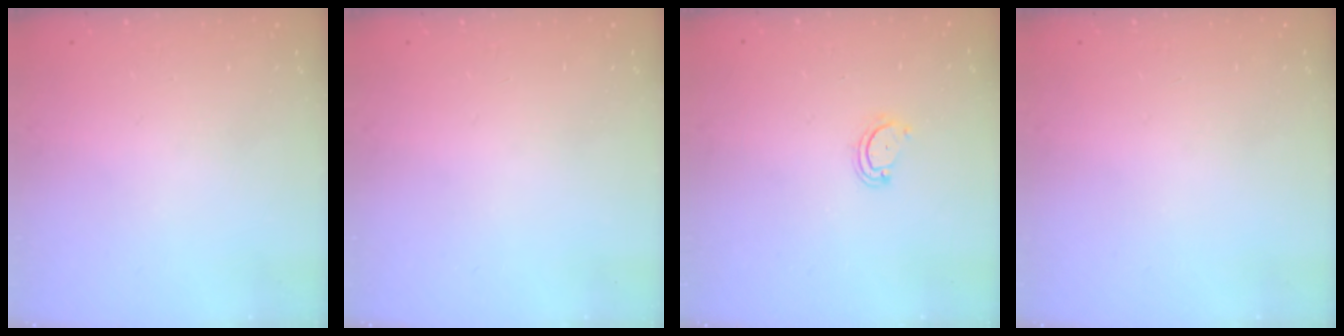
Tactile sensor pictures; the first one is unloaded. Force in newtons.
{"total": 0.0}
{"total": 4.1, "press": 4.0, "slide": 0.4}
{"total": 0.0}